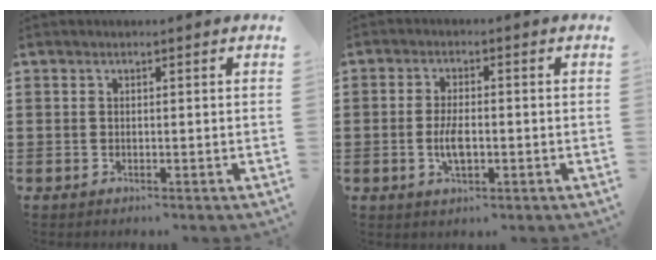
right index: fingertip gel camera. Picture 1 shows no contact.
{"total": 4.5, "force": [-0.8, 1.7, 4.0], "torque": [-0.085, -0.003, -0.018]}